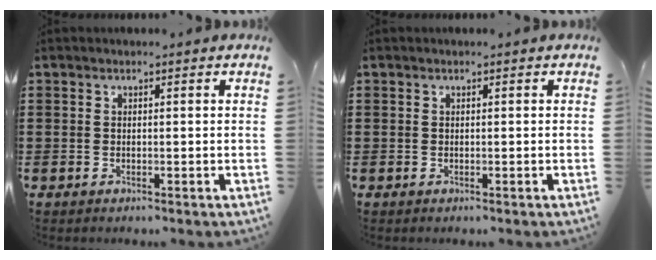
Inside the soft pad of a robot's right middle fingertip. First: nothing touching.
{"total": 0.0}